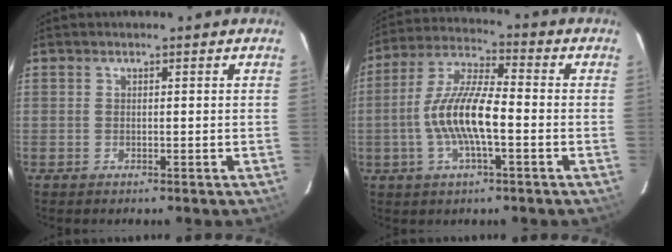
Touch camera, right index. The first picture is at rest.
{"total": 12.3, "force": [-2.7, 3.2, 11.5], "torque": [-0.237, 0.006, -0.055]}